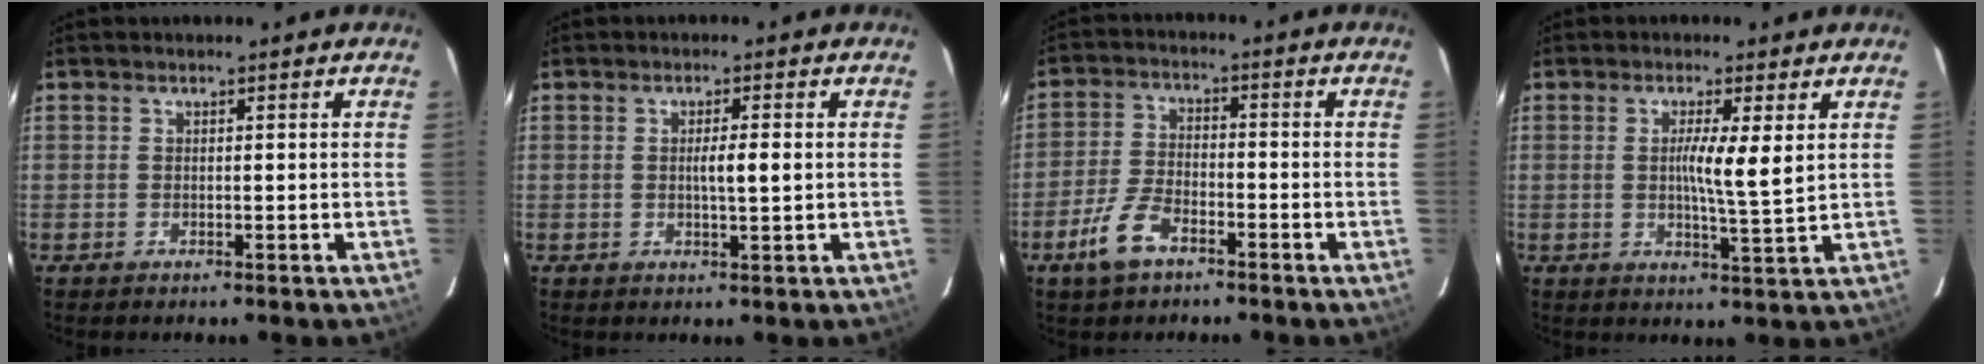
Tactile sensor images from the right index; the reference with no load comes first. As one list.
[{"total": 3.0, "force": [0.1, 0.1, 3.0], "torque": [-0.052, -0.001, 0.001]}, {"total": 6.8, "force": [-4.0, 3.0, 4.5], "torque": [-0.105, -0.003, -0.077]}, {"total": 5.8, "force": [1.2, -0.2, 5.6], "torque": [-0.096, -0.010, 0.018]}]